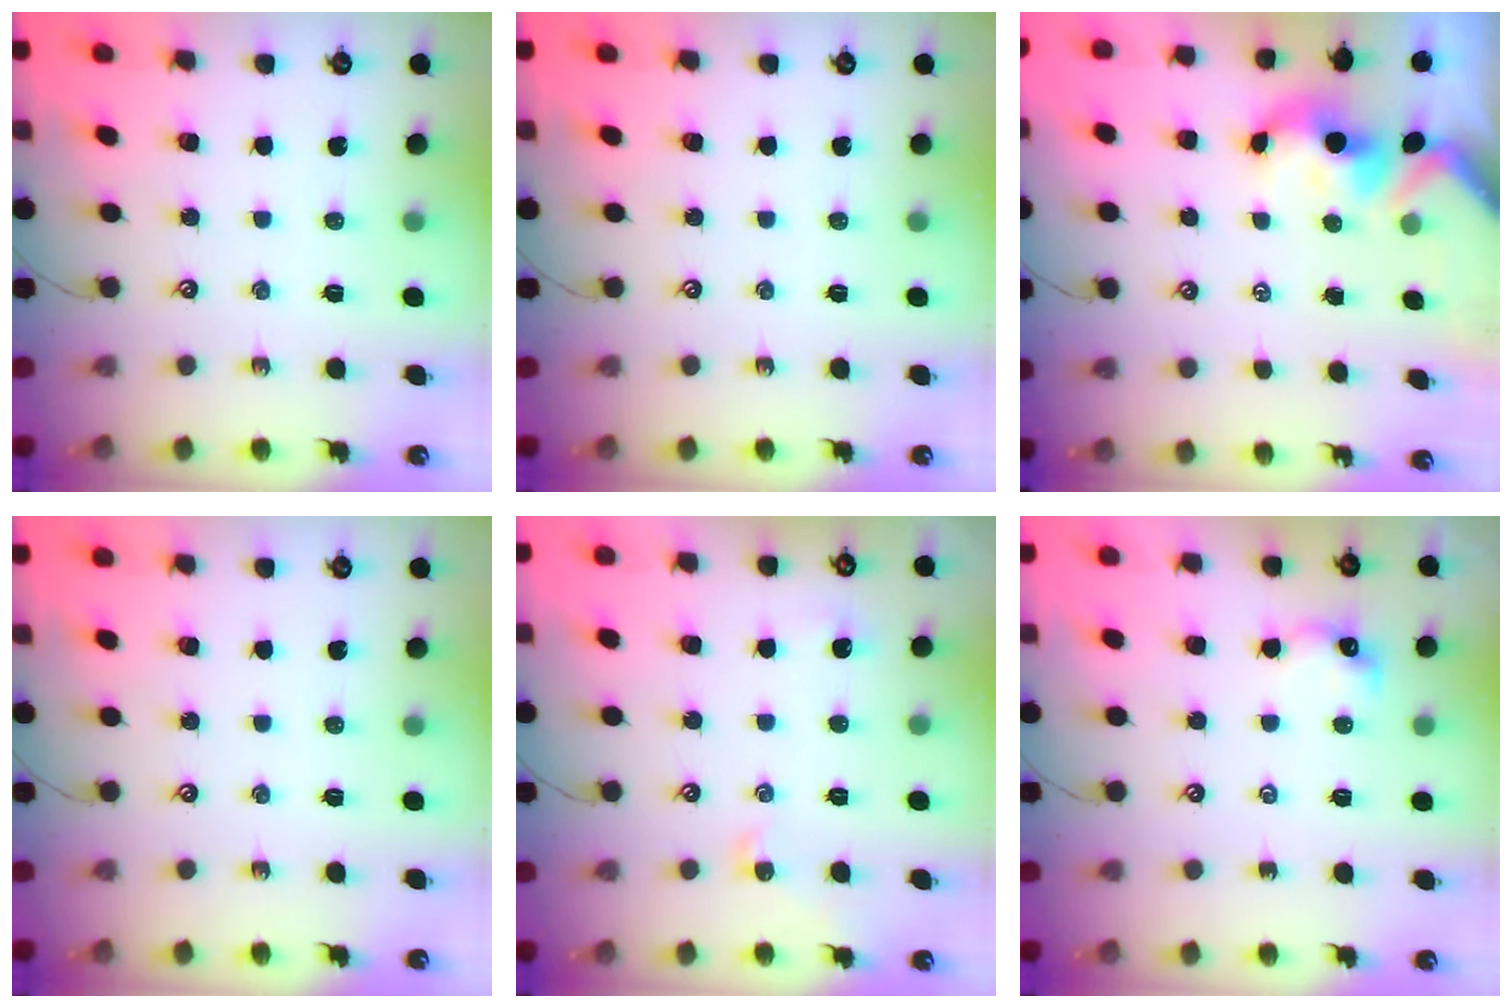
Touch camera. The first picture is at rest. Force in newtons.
{"total": 0.0}
{"total": 1.6, "press": 1.4, "slide": 0.7}
{"total": 0.0}
{"total": 1.5, "press": 1.4, "slide": 0.5}
{"total": 2.9, "press": 2.9, "slide": 0.3}